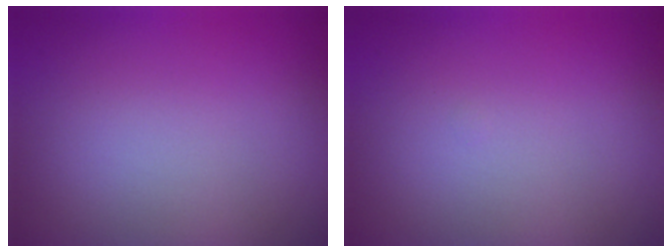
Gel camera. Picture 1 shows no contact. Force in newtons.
{"total": 0.0}